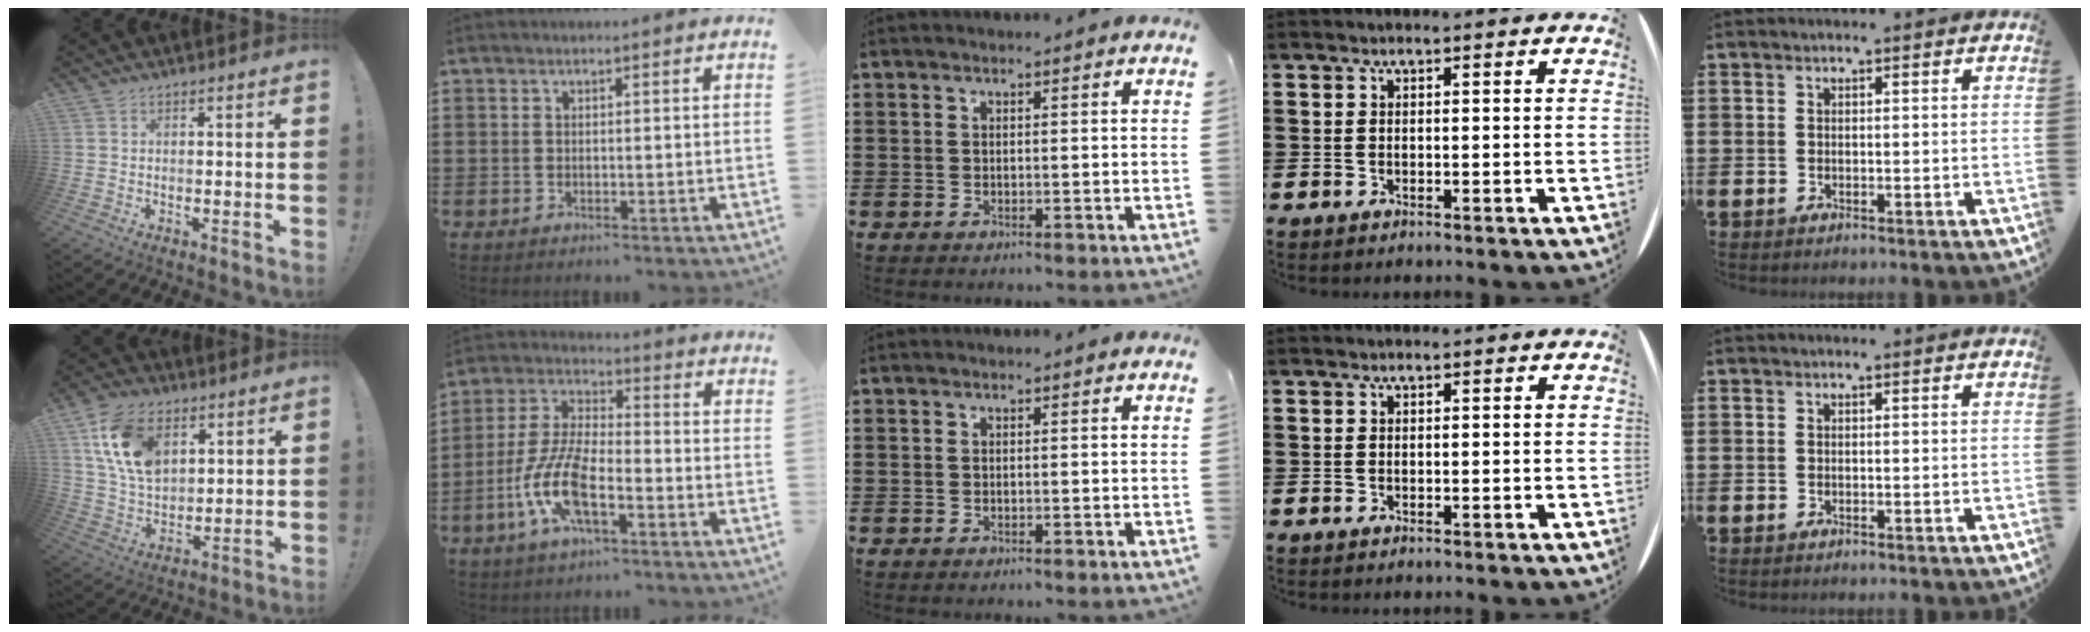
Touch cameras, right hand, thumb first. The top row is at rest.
{"thumb": {"total": 15.7, "force": [6.6, 10.2, 9.9], "torque": [-0.186, -0.015, 0.128]}, "index": {"total": 9.9, "force": [-4.1, 3.4, 8.3], "torque": [-0.199, -0.008, -0.082]}}